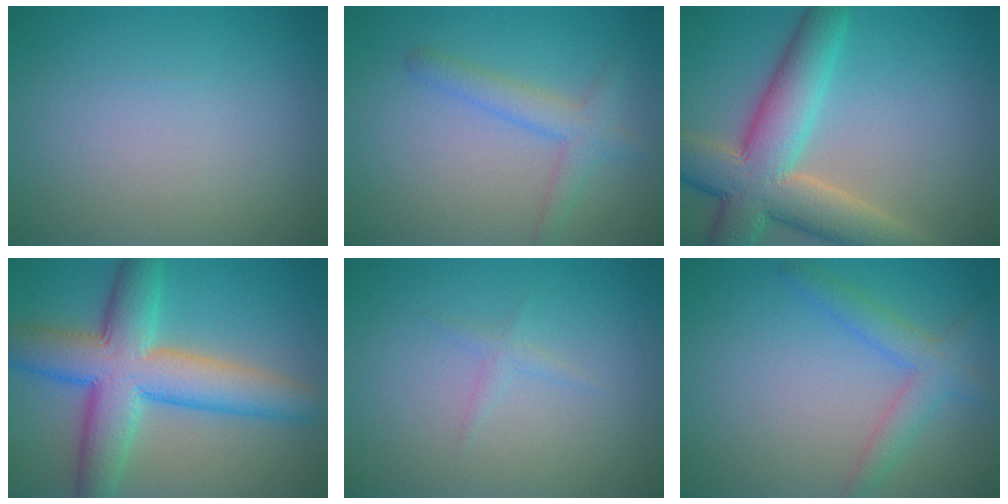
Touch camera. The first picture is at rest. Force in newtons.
{"total": 2.8, "press": 2.8, "slide": 0.2}
{"total": 9.4, "press": 9.4, "slide": 0.6}
{"total": 9.6, "press": 9.6, "slide": 0.1}
{"total": 0.9, "press": 0.9, "slide": 0.1}
{"total": 3.1, "press": 3.1, "slide": 0.1}